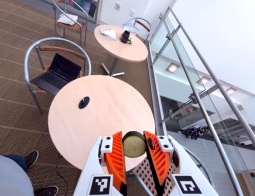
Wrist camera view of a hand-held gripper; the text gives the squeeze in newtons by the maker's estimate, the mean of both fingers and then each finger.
{"total": 7.6, "left": 7.3, "right": 7.9}